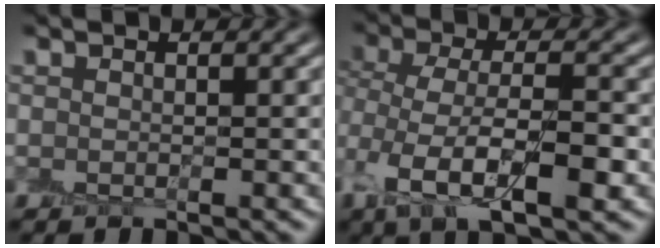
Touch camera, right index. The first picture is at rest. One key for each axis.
{"total": 8.3, "fx": -2.6, "fy": 4.0, "fz": 6.8, "tx": -0.140, "ty": -0.005, "tz": -0.052}